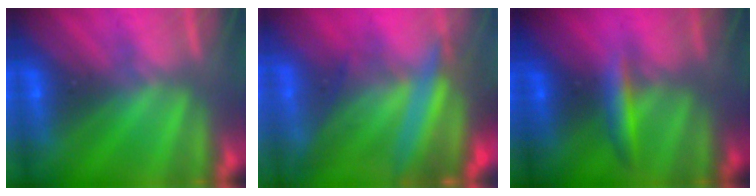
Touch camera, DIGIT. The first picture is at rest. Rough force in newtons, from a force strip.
{"total": 10.4}
{"total": 2.9}